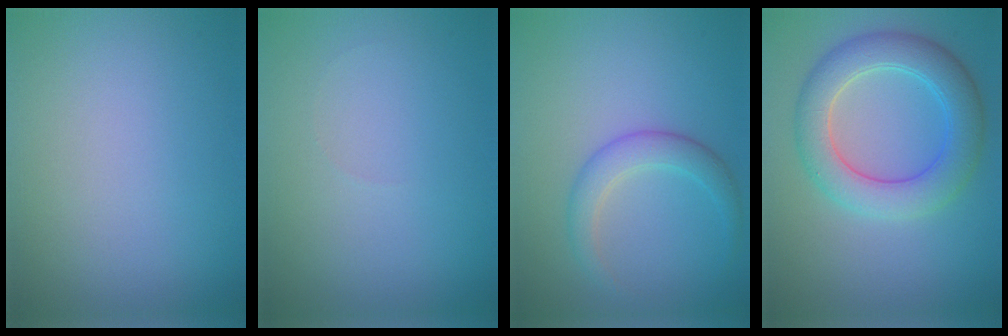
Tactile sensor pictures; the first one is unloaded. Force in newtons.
{"total": 0.0}
{"total": 2.6, "press": 2.6, "slide": 0.1}
{"total": 5.7, "press": 5.7, "slide": 0.3}